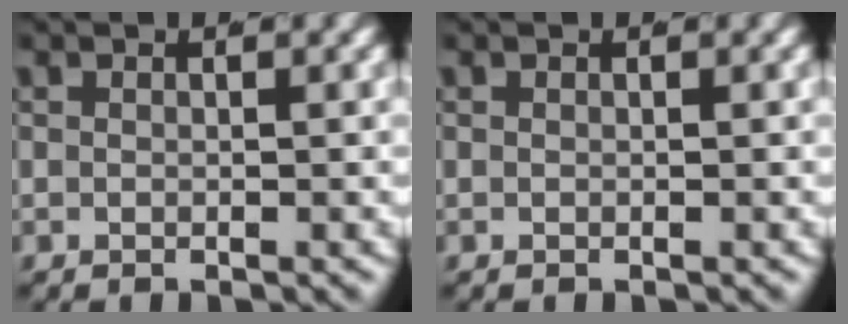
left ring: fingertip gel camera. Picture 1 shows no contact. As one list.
[{"total": 0.0}]